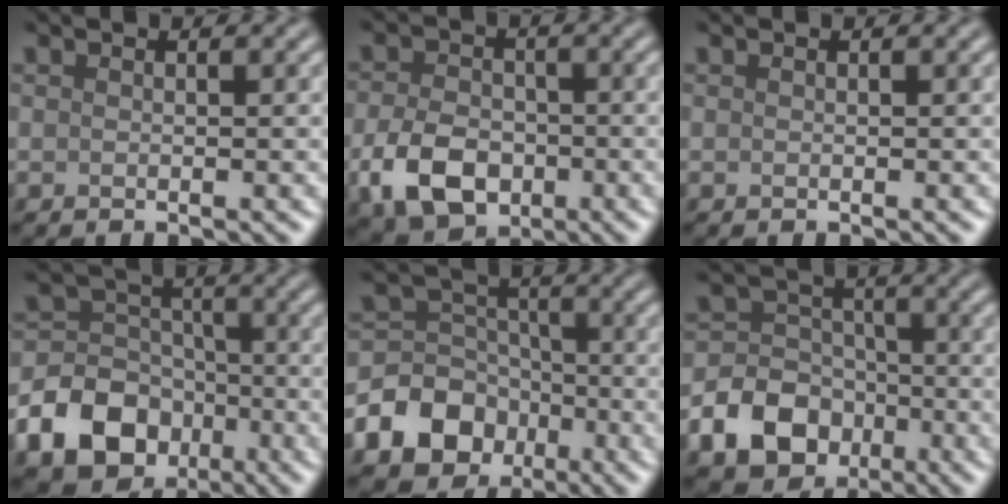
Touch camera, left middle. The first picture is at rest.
{"total": 6.6, "force": [-2.4, 4.6, 4.0], "torque": [-0.087, -0.008, -0.053]}
{"total": 0.0}
{"total": 11.3, "force": [-5.2, 8.9, 4.7], "torque": [-0.092, -0.027, -0.120]}
{"total": 12.0, "force": [-5.5, 9.8, 4.1], "torque": [-0.091, -0.027, -0.117]}
{"total": 9.9, "force": [-4.5, 7.9, 3.8], "torque": [-0.061, -0.020, -0.106]}